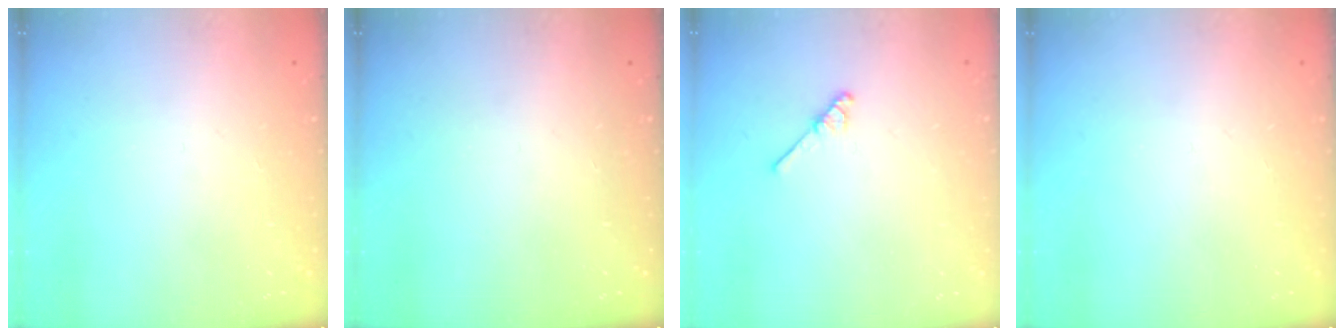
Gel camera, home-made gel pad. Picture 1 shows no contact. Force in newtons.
{"total": 0.0}
{"total": 3.0, "press": 2.9, "slide": 0.5}
{"total": 0.0}